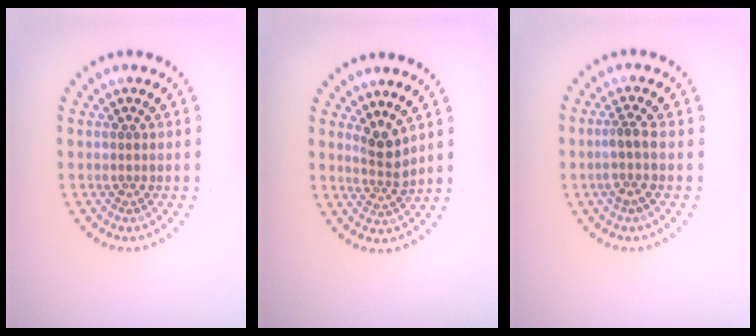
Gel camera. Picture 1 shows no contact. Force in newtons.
{"total": 2.3, "press": 1.7, "slide": 1.5}
{"total": 1.9, "press": 1.5, "slide": 1.2}